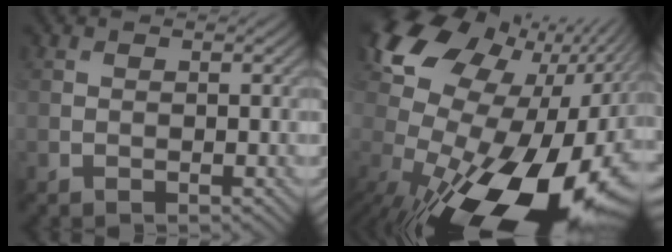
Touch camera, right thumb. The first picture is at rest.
{"total": 20.2, "force": [-1.3, 13.1, 15.3], "torque": [-0.253, -0.046, -0.009]}